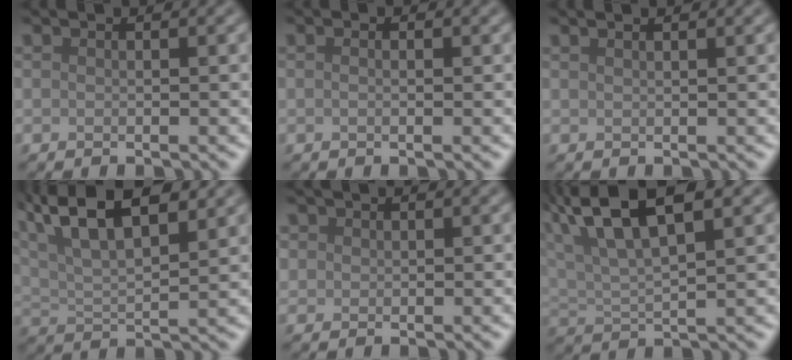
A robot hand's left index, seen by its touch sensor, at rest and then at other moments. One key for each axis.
{"total": 1.2, "fx": 0.4, "fy": 0.6, "fz": 0.9, "tx": -0.010, "ty": -0.008, "tz": -0.005}
{"total": 2.1, "fx": 1.5, "fy": 0.8, "fz": 1.2, "tx": -0.004, "ty": 0.001, "tz": -0.002}
{"total": 11.9, "fx": 6.9, "fy": 4.8, "fz": 8.4, "tx": -0.156, "ty": 0.038, "tz": 0.089}
{"total": 1.1, "fx": 0.5, "fy": 1.0, "fz": 0.2, "tx": 0.004, "ty": -0.002, "tz": 0.008}
{"total": 8.2, "fx": 4.9, "fy": 2.8, "fz": 6.0, "tx": -0.110, "ty": 0.024, "tz": 0.086}